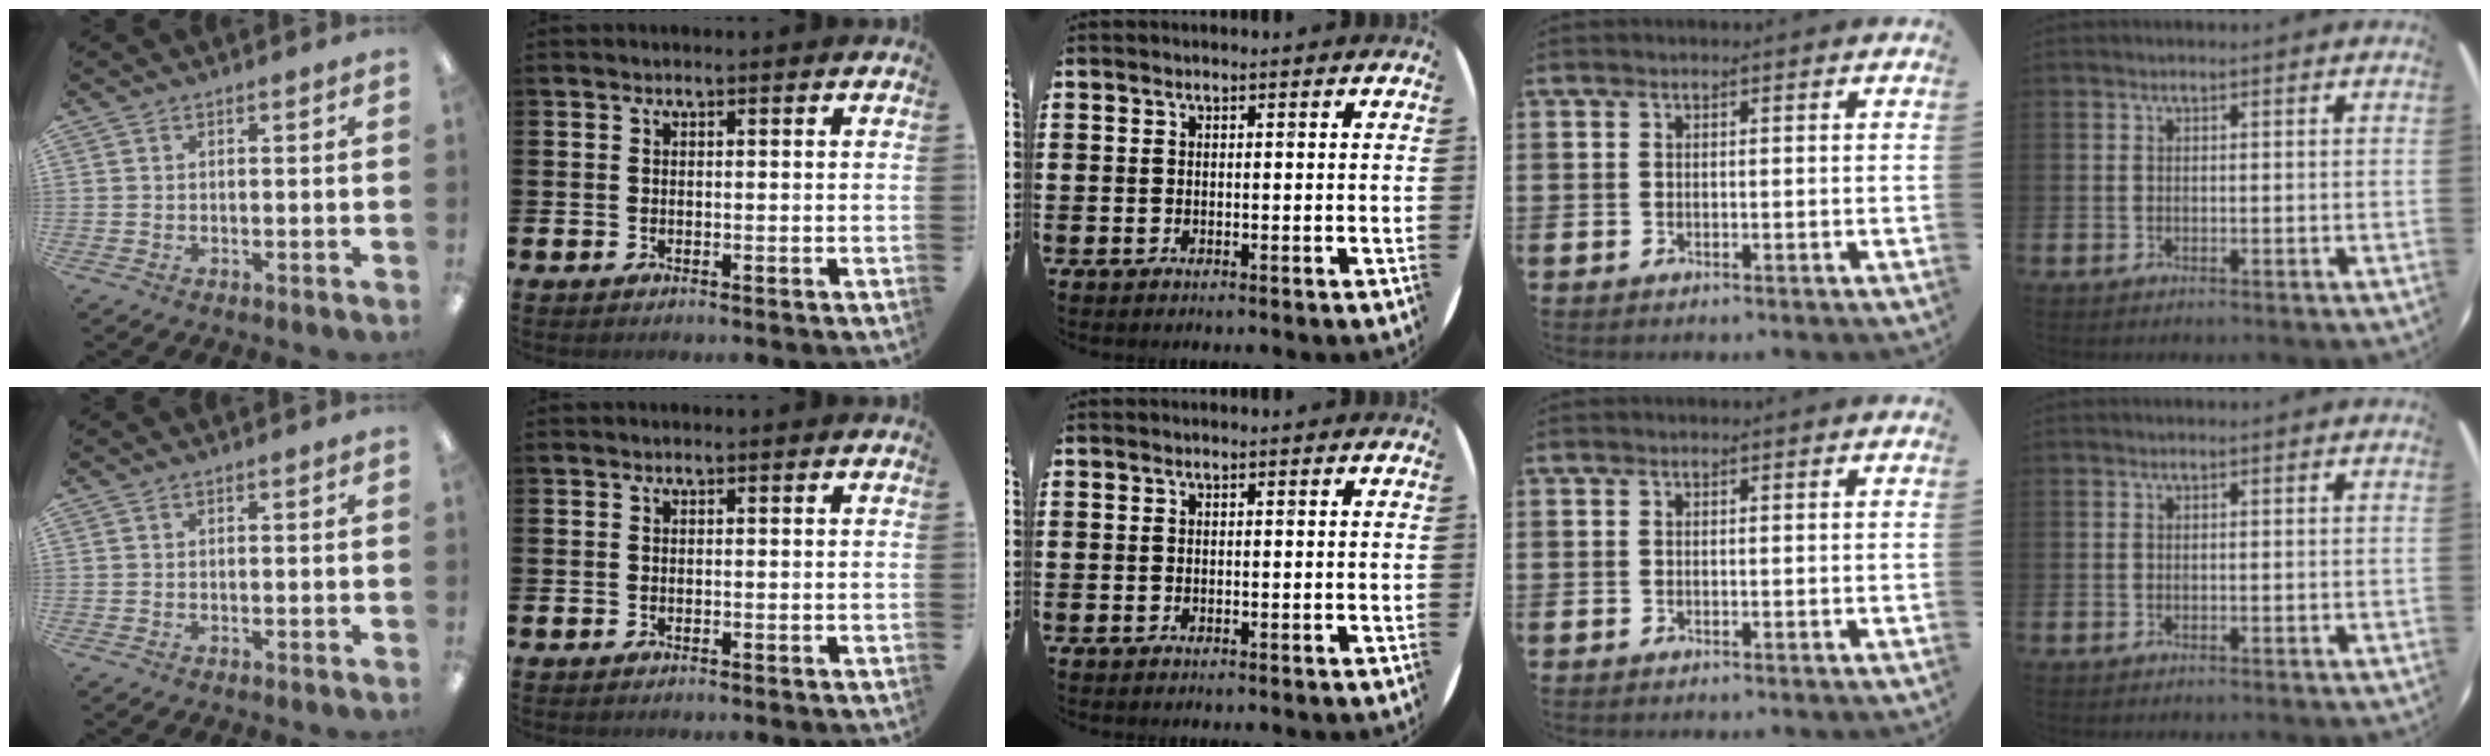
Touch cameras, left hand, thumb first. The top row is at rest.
{}